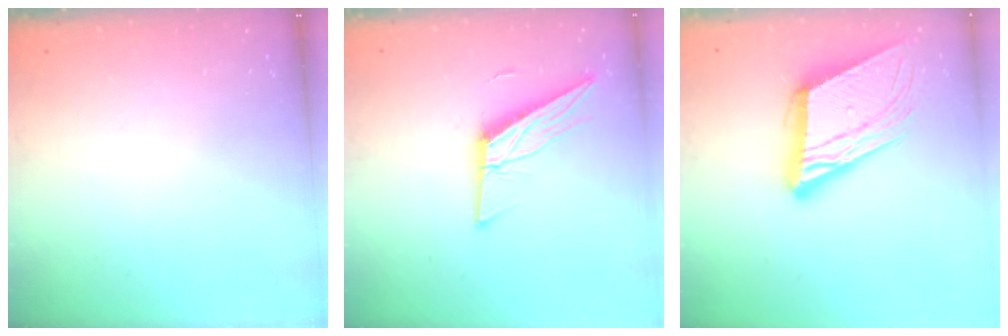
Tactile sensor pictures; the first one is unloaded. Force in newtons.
{"total": 12.7, "press": 12.6, "slide": 1.2}
{"total": 18.1, "press": 17.7, "slide": 3.6}